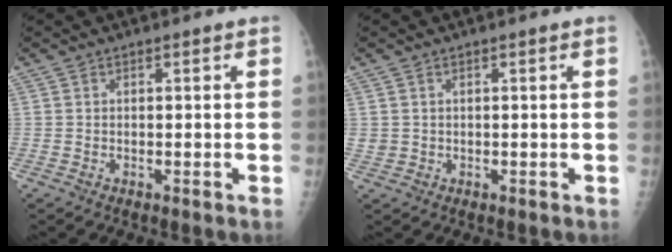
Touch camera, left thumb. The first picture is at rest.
{"total": 1.3, "force": [0.4, 1.2, 0.4], "torque": [-0.001, 0.001, 0.009]}